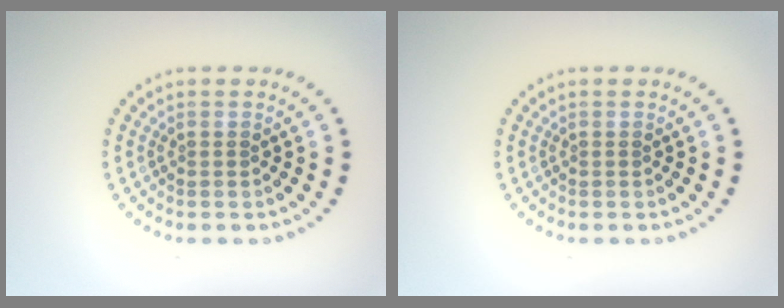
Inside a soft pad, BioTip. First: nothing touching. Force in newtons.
{"total": 0.0}